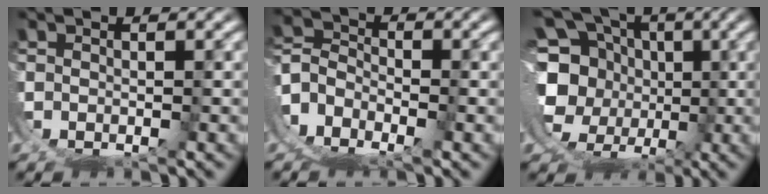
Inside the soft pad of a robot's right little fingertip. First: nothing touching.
{"total": 9.5, "force": [-3.0, 8.3, 3.6], "torque": [-0.093, -0.032, -0.061]}
{"total": 14.7, "force": [1.2, 11.6, 8.9], "torque": [-0.165, -0.027, 0.012]}